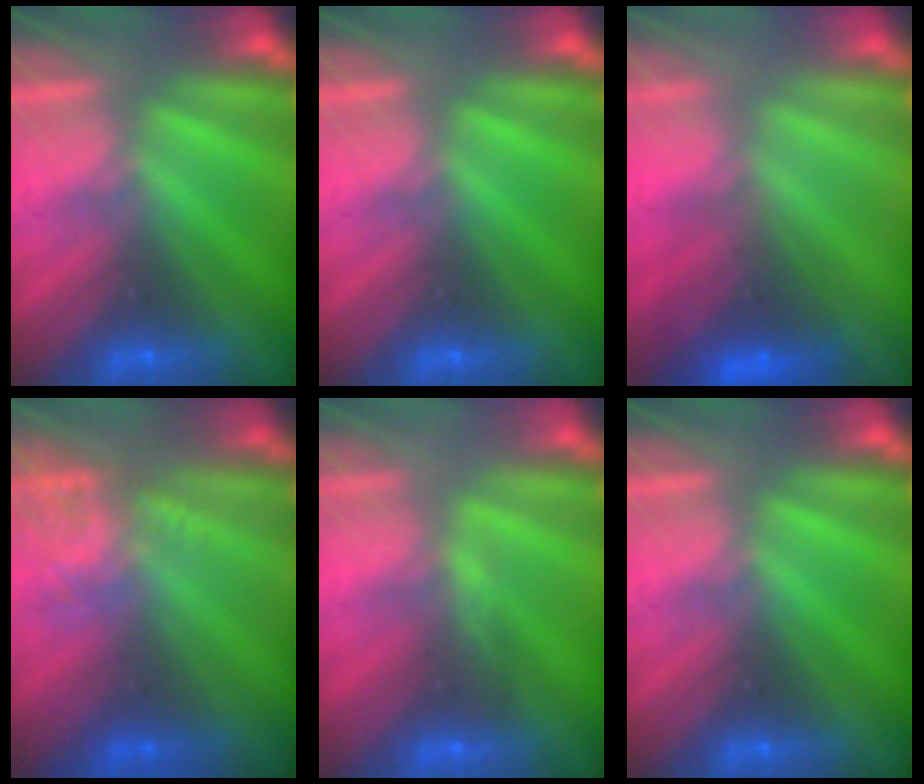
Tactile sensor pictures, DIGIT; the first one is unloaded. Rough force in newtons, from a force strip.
{"total": 0.0}
{"total": 2.9}
{"total": 3.9}
{"total": 3.5}
{"total": 0.0}